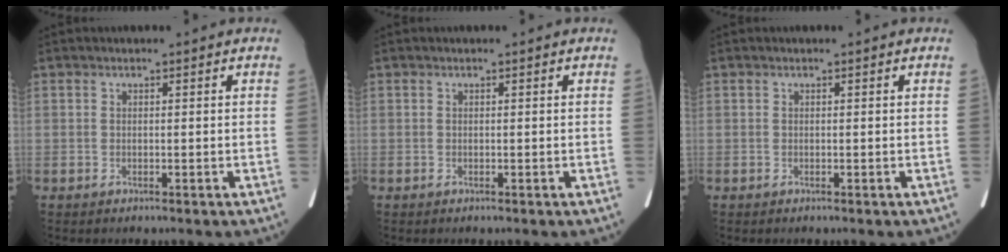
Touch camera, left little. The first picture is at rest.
{"total": 0.0}
{"total": 0.0}